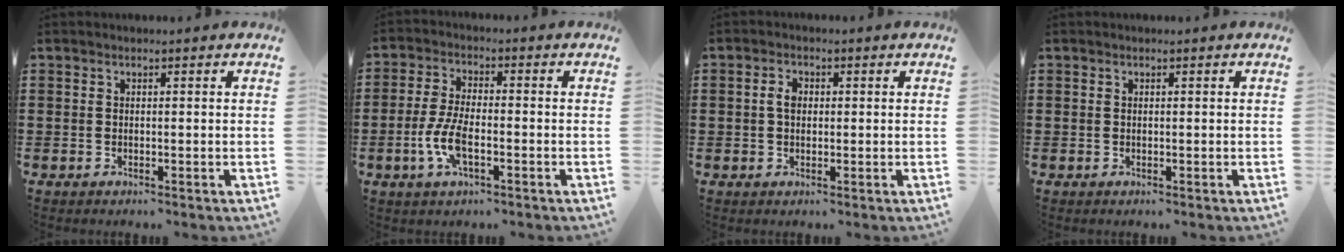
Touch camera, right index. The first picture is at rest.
{"total": 6.4, "force": [-2.1, 2.3, 5.5], "torque": [-0.131, -0.008, -0.045]}
{"total": 2.5, "force": [0.2, 1.6, 1.9], "torque": [-0.039, 0.008, 0.003]}
{"total": 0.0}